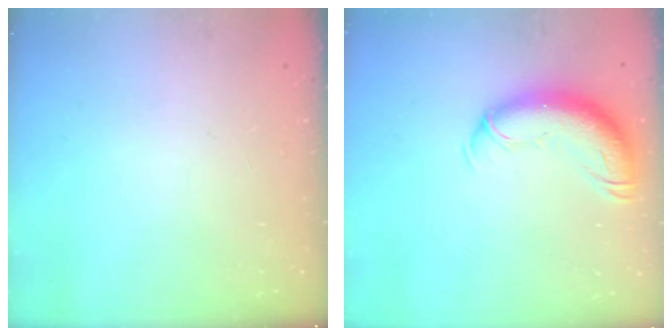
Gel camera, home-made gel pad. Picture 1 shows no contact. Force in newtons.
{"total": 14.0, "press": 13.6, "slide": 3.4}